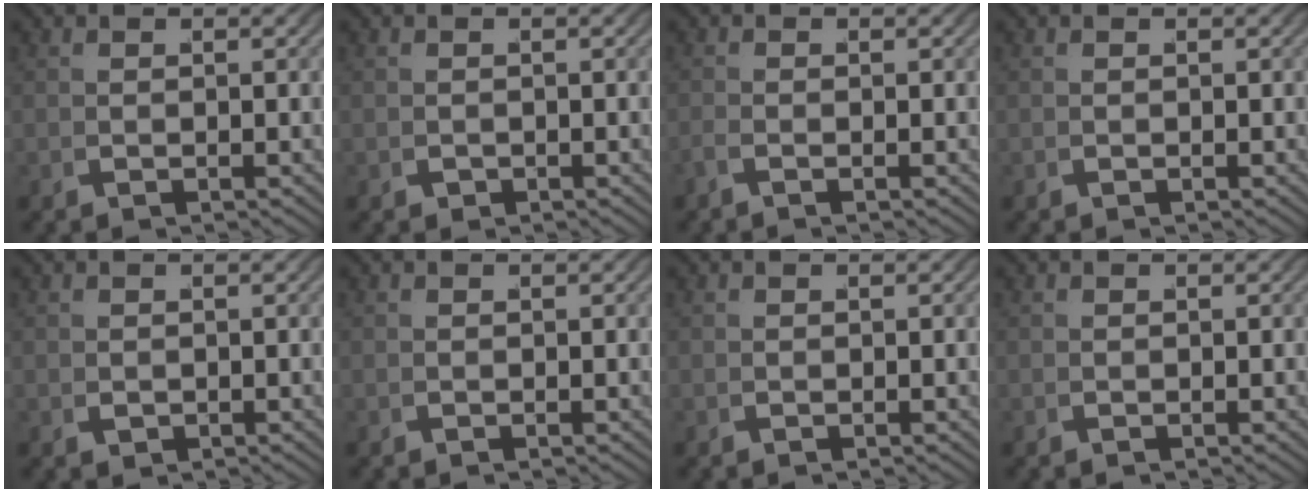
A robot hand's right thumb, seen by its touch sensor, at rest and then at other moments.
{"total": 0.7, "force": [-0.4, 0.5, 0.2], "torque": [-0.007, -0.006, -0.003]}
{"total": 0.7, "force": [-0.6, -0.3, 0.0], "torque": [0.007, 0.005, -0.019]}
{"total": 0.0}
{"total": 0.9, "force": [0.0, 0.7, 0.6], "torque": [-0.012, -0.006, 0.006]}
{"total": 0.0}
{"total": 0.0}
{"total": 0.0}